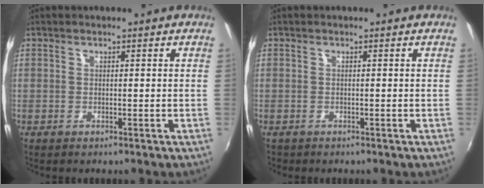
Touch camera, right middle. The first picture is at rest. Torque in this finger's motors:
{"motor_torque": [-0.39, -0.16, -0.06, 0.01]}